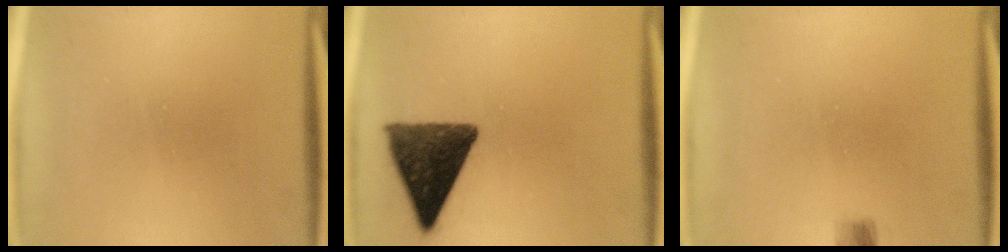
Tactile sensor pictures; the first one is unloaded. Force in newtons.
{"total": 12.6}
{"total": 1.6}